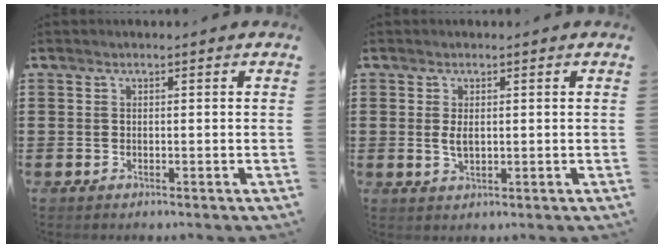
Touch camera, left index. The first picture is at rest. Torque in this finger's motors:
{"motor_torque": [0.52, 0.38, 0.33, 0.07]}